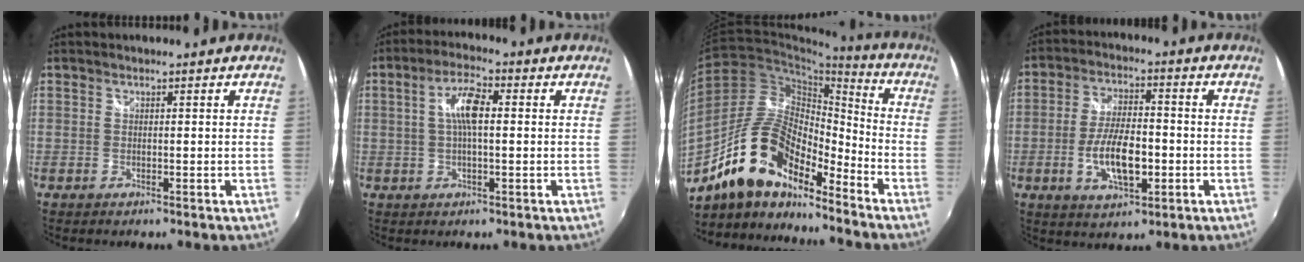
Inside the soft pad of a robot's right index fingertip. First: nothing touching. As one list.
[{"total": 6.3, "force": [0.7, 1.9, 5.9], "torque": [-0.112, 0.012, 0.012]}, {"total": 16.8, "force": [-12.5, 6.1, 9.5], "torque": [-0.179, 0.007, -0.241]}, {"total": 10.3, "force": [-2.7, 4.3, 9.0], "torque": [-0.174, -0.005, -0.043]}]